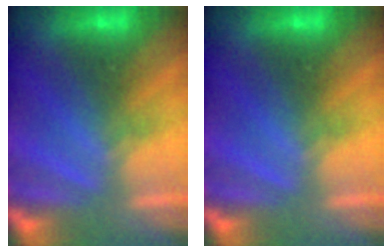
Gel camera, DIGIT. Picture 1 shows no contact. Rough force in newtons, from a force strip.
{"total": 0.0}